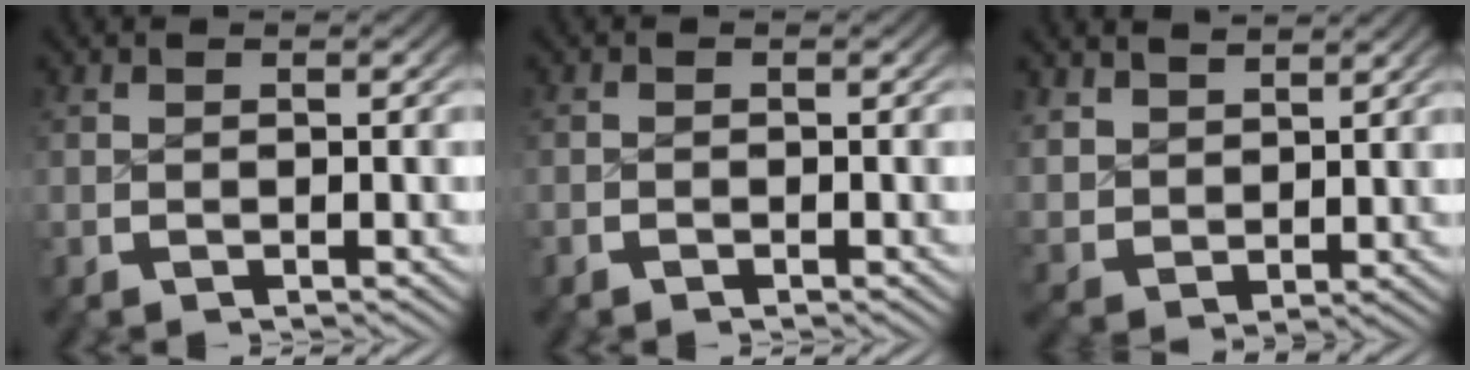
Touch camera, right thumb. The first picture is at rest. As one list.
[{"total": 0.6, "force": [-0.6, 0.2, 0.0], "torque": [0.002, -0.002, -0.014]}, {"total": 3.5, "force": [2.3, 2.3, 1.3], "torque": [-0.035, -0.014, 0.057]}]